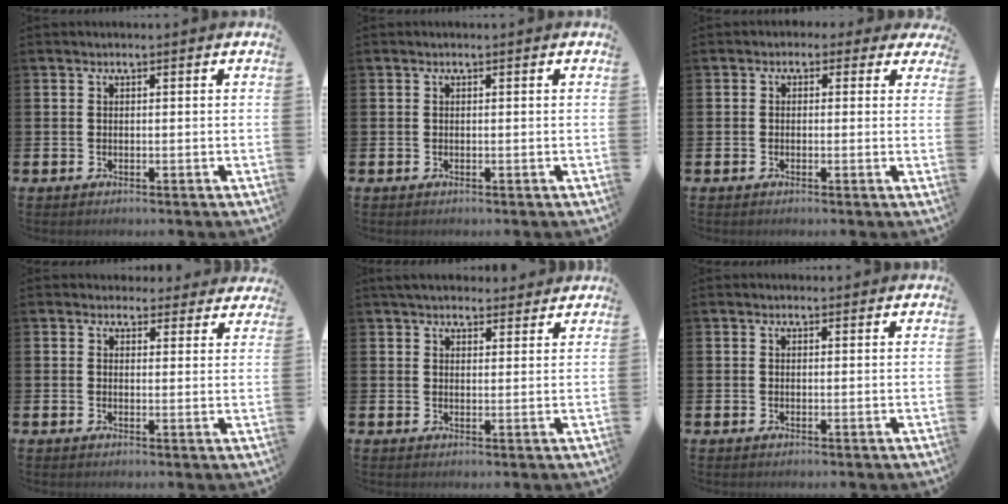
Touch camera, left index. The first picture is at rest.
{"total": 0.0}
{"total": 1.2, "force": [-0.2, 1.1, 0.3], "torque": [-0.005, 0.008, -0.009]}
{"total": 3.3, "force": [3.0, 1.4, -0.1], "torque": [0.013, -0.018, 0.050]}
{"total": 4.2, "force": [4.0, 1.3, 0.7], "torque": [-0.011, -0.016, 0.072]}
{"total": 0.6, "force": [0.5, 0.3, 0.1], "torque": [0.011, -0.002, 0.005]}